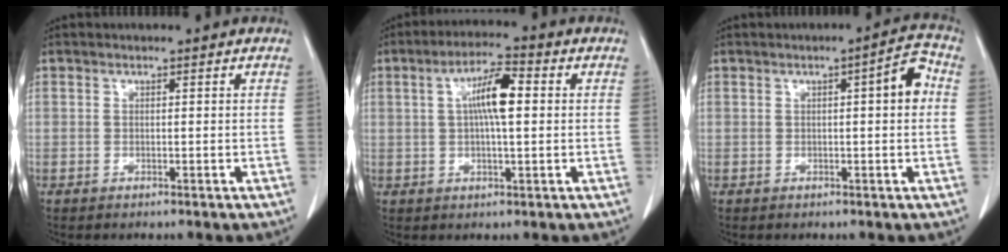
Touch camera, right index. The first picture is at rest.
{"total": 7.3, "force": [1.3, 1.4, 7.1], "torque": [-0.129, 0.016, 0.019]}
{"total": 4.7, "force": [0.6, 0.8, 4.6], "torque": [-0.058, 0.014, 0.002]}